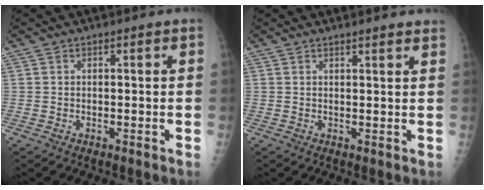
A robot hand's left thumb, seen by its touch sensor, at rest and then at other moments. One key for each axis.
{"total": 4.1, "fx": 3.7, "fy": 0.3, "fz": 1.7, "tx": -0.013, "ty": -0.011, "tz": 0.037}